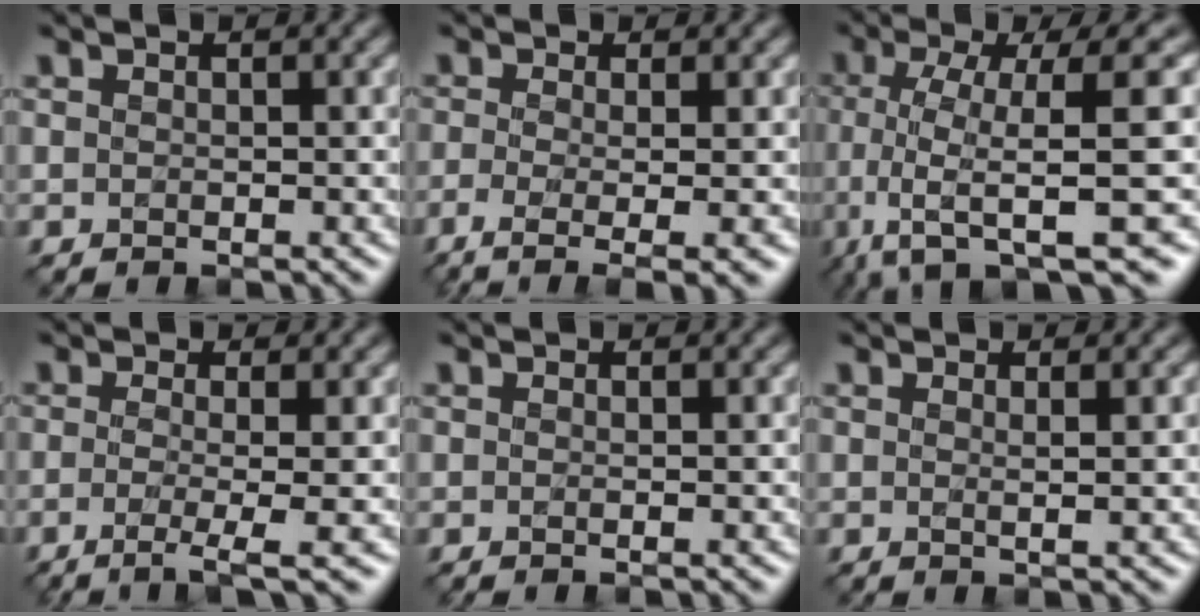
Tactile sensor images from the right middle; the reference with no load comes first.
{"total": 5.6, "force": [-1.7, 1.9, 5.0], "torque": [-0.075, -0.017, -0.030]}
{"total": 11.3, "force": [-2.0, 3.0, 10.7], "torque": [-0.161, -0.001, -0.038]}
{"total": 4.6, "force": [-1.2, 1.2, 4.3], "torque": [-0.068, -0.012, -0.026]}
{"total": 0.8, "force": [-0.1, 0.3, 0.7], "torque": [-0.009, -0.008, -0.008]}
{"total": 1.7, "force": [0.3, 0.5, 1.6], "torque": [-0.022, 0.002, 0.000]}